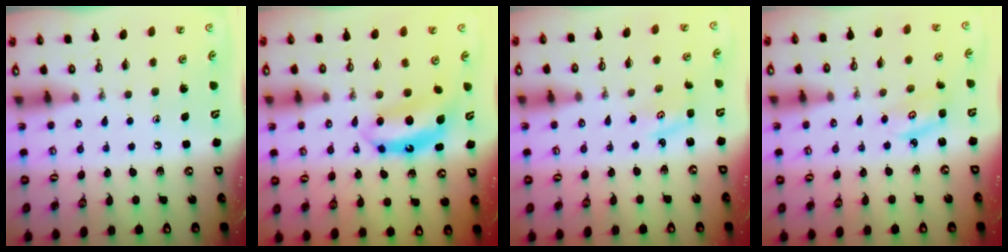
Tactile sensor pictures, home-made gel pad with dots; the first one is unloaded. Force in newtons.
{"total": 7.5, "press": 7.5, "slide": 0.4}
{"total": 2.7, "press": 2.7, "slide": 0.4}
{"total": 2.7, "press": 2.6, "slide": 0.3}